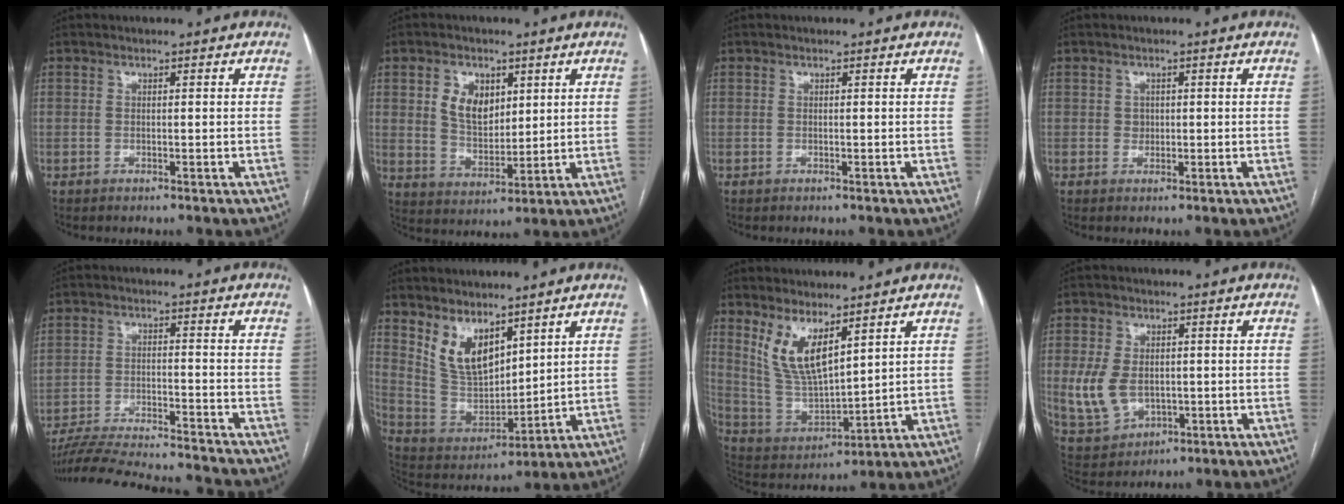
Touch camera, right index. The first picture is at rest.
{"total": 7.5, "force": [2.9, 5.0, 4.8], "torque": [-0.089, 0.009, 0.062]}
{"total": 0.0}
{"total": 1.4, "force": [0.1, 1.3, 0.5], "torque": [-0.008, 0.001, 0.004]}
{"total": 18.6, "force": [-17.4, 0.9, 6.5], "torque": [-0.124, -0.027, -0.260]}
{"total": 10.0, "force": [6.1, 5.0, 6.1], "torque": [-0.120, 0.005, 0.137]}
{"total": 9.8, "force": [5.7, 3.0, 7.3], "torque": [-0.151, -0.009, 0.129]}
{"total": 8.5, "force": [-0.5, 6.2, 5.8], "torque": [-0.127, 0.006, 0.010]}